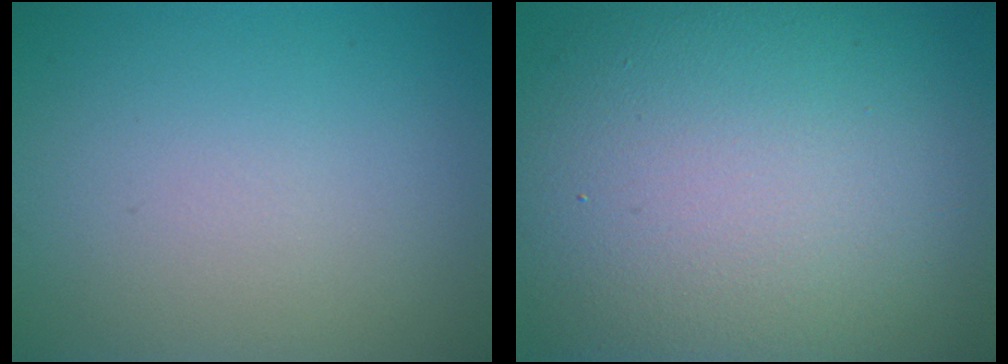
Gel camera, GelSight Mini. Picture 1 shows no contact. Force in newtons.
{"total": 16.1, "press": 16.1, "slide": 0.7}